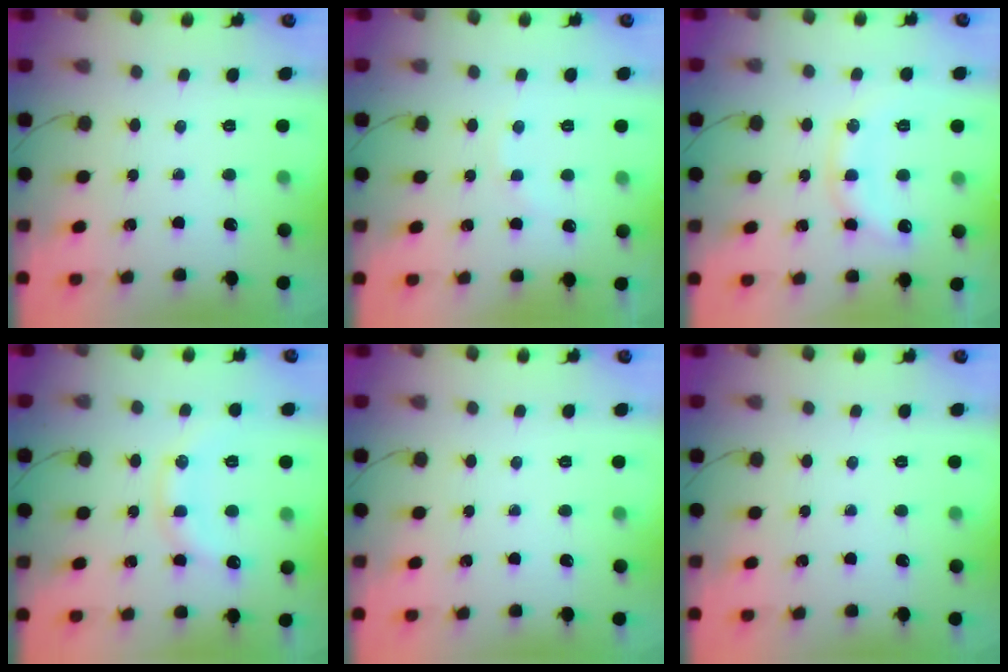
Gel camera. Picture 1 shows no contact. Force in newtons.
{"total": 5.0, "press": 5.0, "slide": 0.9}
{"total": 13.5, "press": 13.4, "slide": 0.6}
{"total": 13.4, "press": 13.3, "slide": 0.6}
{"total": 0.0}
{"total": 0.0}